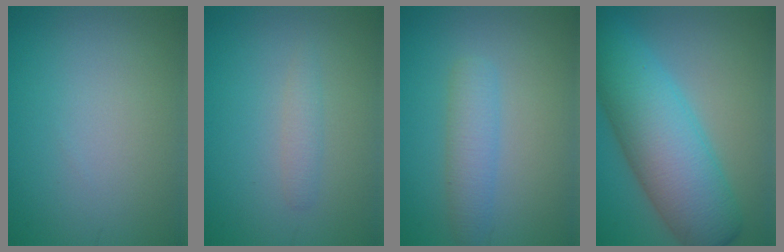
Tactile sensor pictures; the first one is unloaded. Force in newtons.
{"total": 1.3, "press": 1.3, "slide": 0.1}
{"total": 2.8, "press": 2.8, "slide": 0.1}
{"total": 10.4, "press": 10.4, "slide": 0.3}